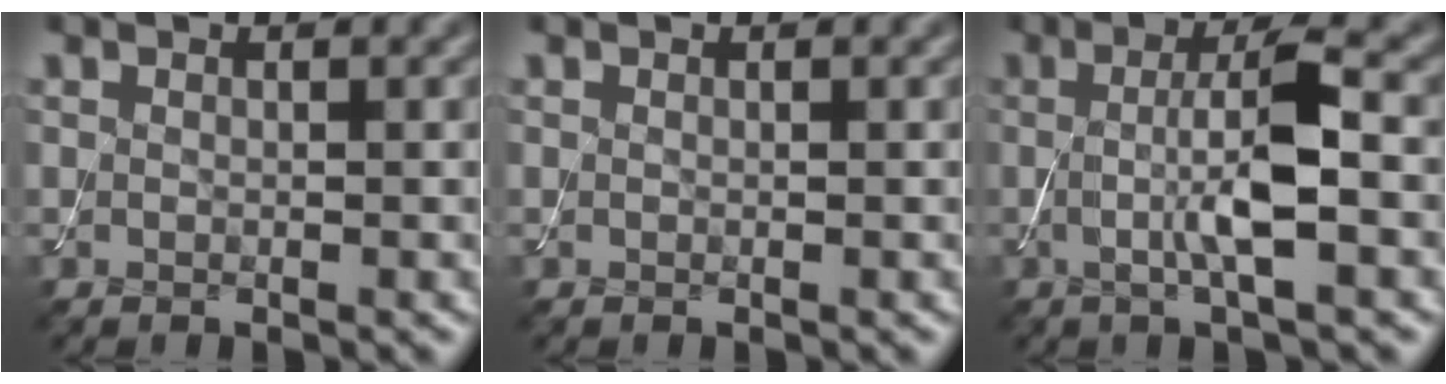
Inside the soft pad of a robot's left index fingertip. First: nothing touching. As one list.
[{"total": 0.0}, {"total": 5.1, "force": [-0.1, 0.8, 5.0], "torque": [-0.095, -0.001, -0.004]}]